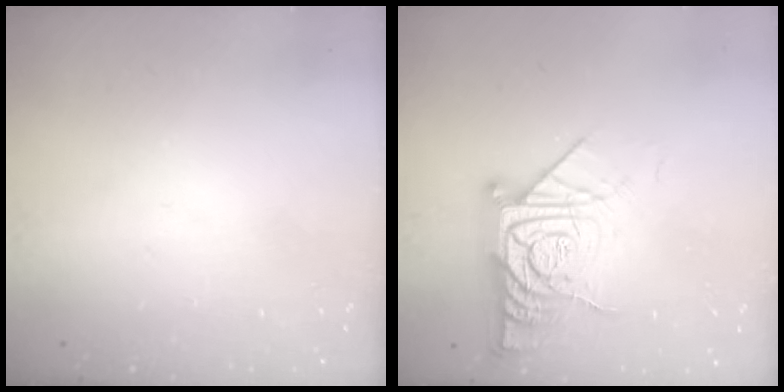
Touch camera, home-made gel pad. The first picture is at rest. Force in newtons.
{"total": 14.9, "press": 14.9, "slide": 1.5}